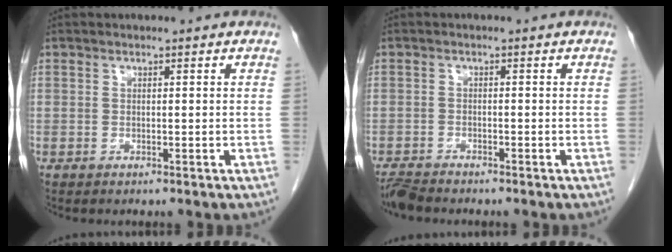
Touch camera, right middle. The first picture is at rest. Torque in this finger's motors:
{"motor_torque": [-0.29, -0.27, 0.00, -0.01]}